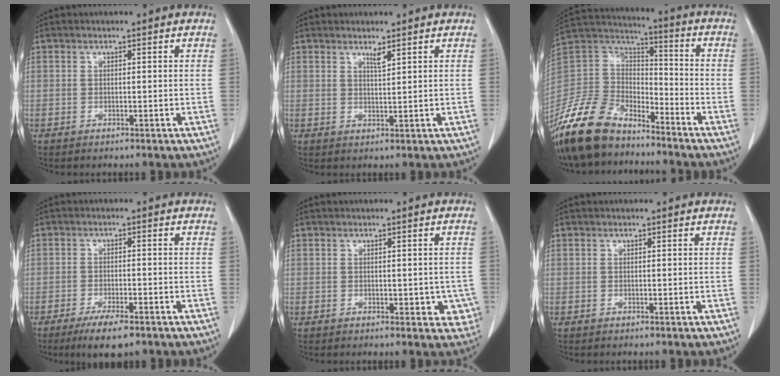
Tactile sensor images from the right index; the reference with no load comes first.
{"total": 1.5, "force": [1.2, 0.0, 1.0], "torque": [-0.019, -0.006, 0.022]}
{"total": 16.0, "force": [-12.9, 6.9, 6.6], "torque": [-0.149, 0.015, -0.250]}
{"total": 5.8, "force": [-4.0, 1.2, 4.0], "torque": [-0.070, -0.010, -0.061]}
{"total": 4.0, "force": [-0.7, 2.6, 3.0], "torque": [-0.008, 0.005, -0.003]}
{"total": 0.0}